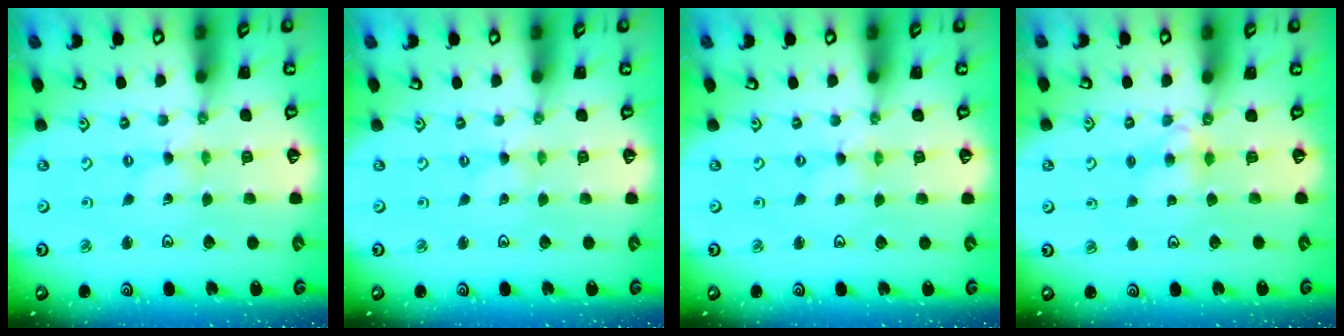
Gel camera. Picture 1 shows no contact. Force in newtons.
{"total": 0.0}
{"total": 0.0}
{"total": 4.0, "press": 4.0, "slide": 0.5}